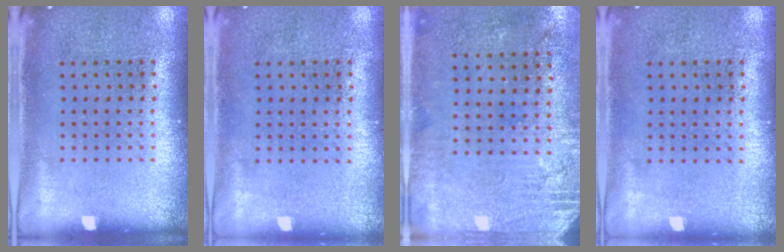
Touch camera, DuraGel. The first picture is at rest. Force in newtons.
{"total": 0.0}
{"total": 2.7, "press": 2.3, "slide": 1.4}
{"total": 0.0}